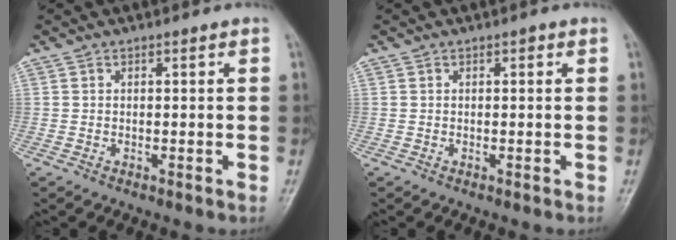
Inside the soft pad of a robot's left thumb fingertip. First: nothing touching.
{"total": 0.7, "force": [0.3, 0.4, 0.6], "torque": [-0.004, 0.002, 0.000]}